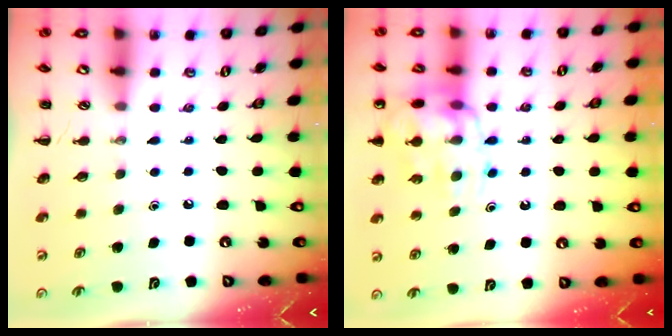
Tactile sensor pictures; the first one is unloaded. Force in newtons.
{"total": 15.2, "press": 15.0, "slide": 2.4}